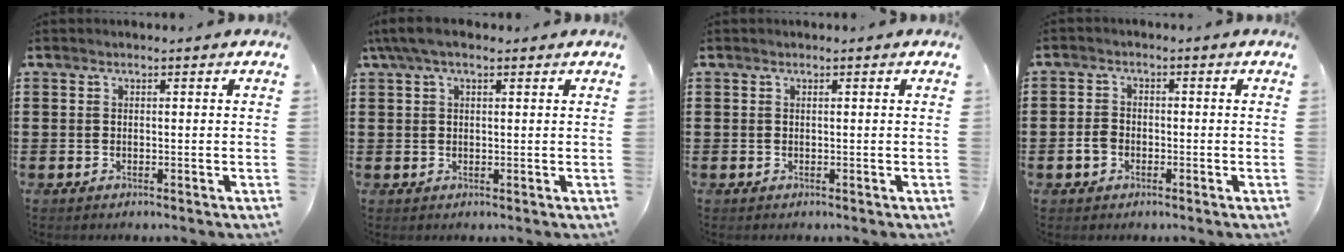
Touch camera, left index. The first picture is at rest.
{"total": 3.4, "force": [1.7, 1.4, 2.6], "torque": [-0.055, 0.010, 0.031]}
{"total": 0.0}
{"total": 2.8, "force": [-1.0, 2.1, 1.5], "torque": [-0.038, 0.000, -0.021]}